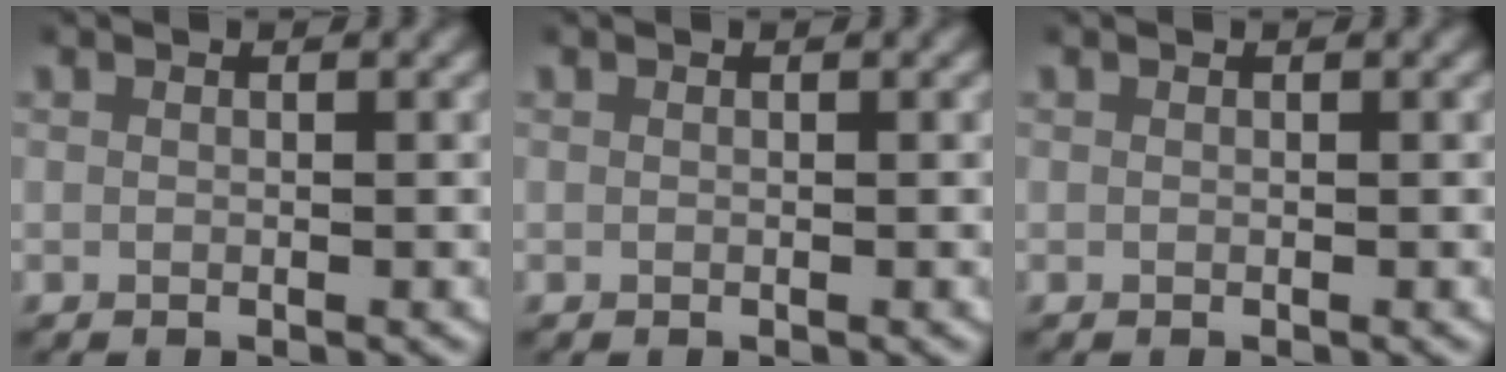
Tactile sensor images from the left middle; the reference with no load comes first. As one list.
[{"total": 0.0}, {"total": 0.0}]